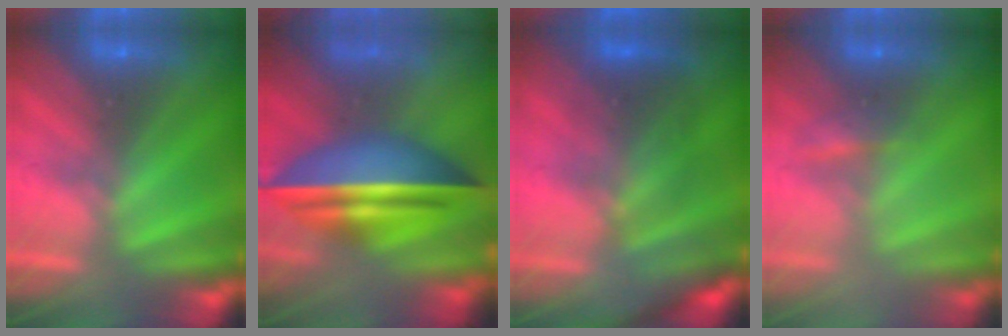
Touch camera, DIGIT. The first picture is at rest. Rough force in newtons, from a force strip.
{"total": 6.9}
{"total": 2.4}
{"total": 2.2}